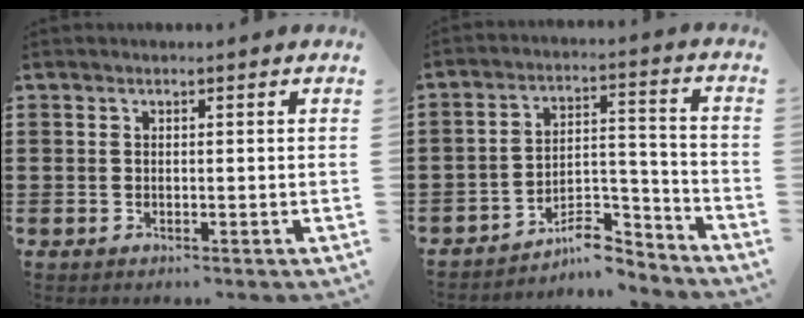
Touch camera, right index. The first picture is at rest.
{"total": 8.5, "force": [-7.1, 2.6, 4.0], "torque": [-0.056, 0.025, -0.130]}